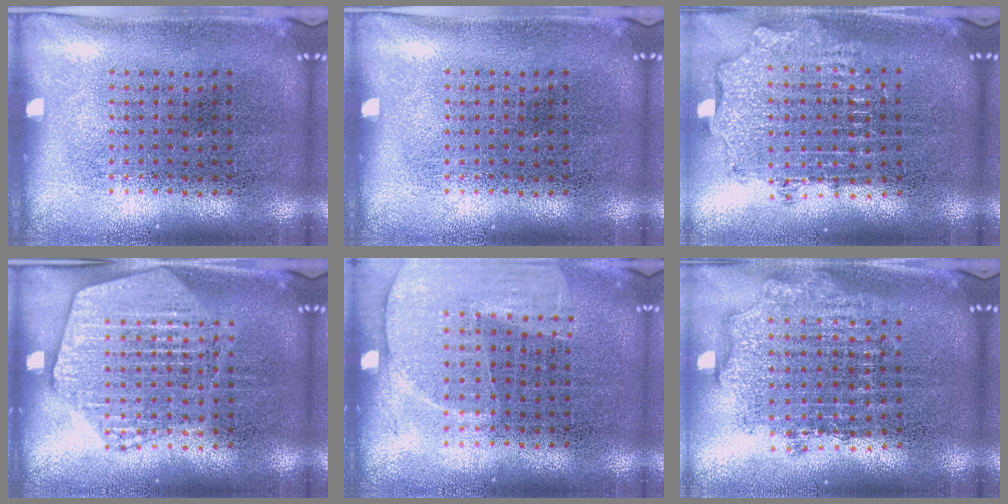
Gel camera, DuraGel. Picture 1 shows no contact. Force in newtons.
{"total": 0.0}
{"total": 1.9, "press": 1.4, "slide": 1.2}
{"total": 1.9, "press": 1.9, "slide": 0.3}
{"total": 1.5, "press": 1.4, "slide": 0.3}
{"total": 1.7, "press": 1.4, "slide": 1.0}